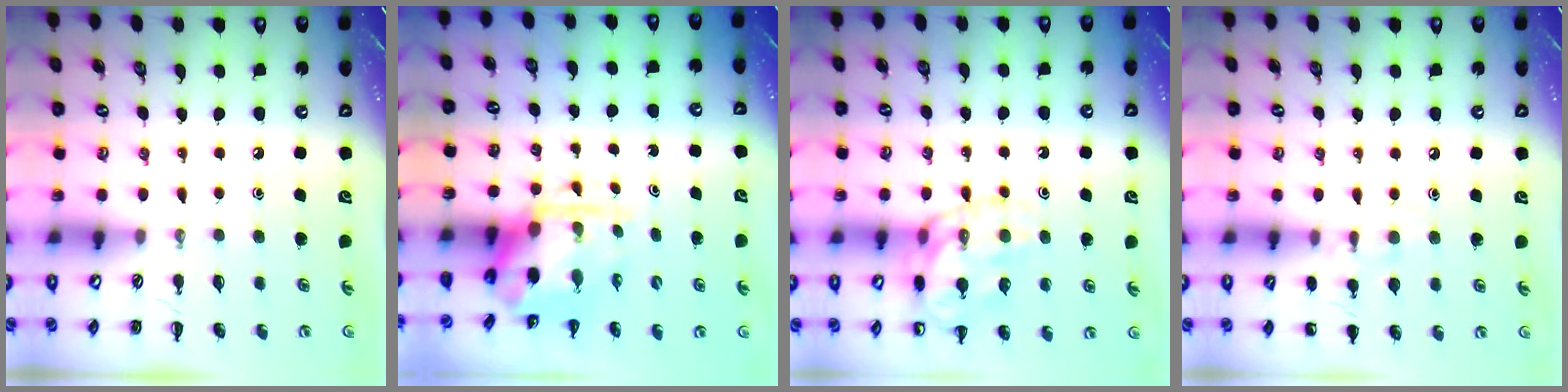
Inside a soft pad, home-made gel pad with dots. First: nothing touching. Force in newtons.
{"total": 3.7, "press": 3.6, "slide": 0.9}
{"total": 14.5, "press": 14.4, "slide": 1.7}
{"total": 7.7, "press": 7.5, "slide": 2.0}